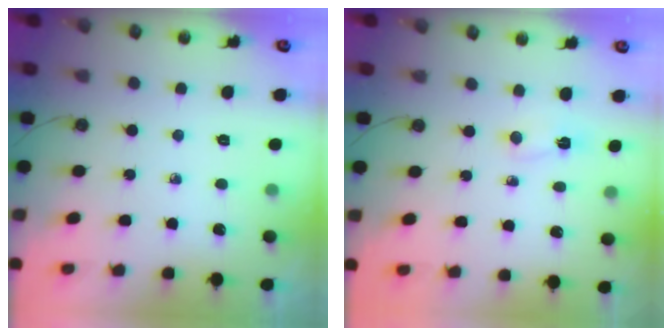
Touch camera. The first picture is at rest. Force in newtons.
{"total": 2.4, "press": 2.4, "slide": 0.5}